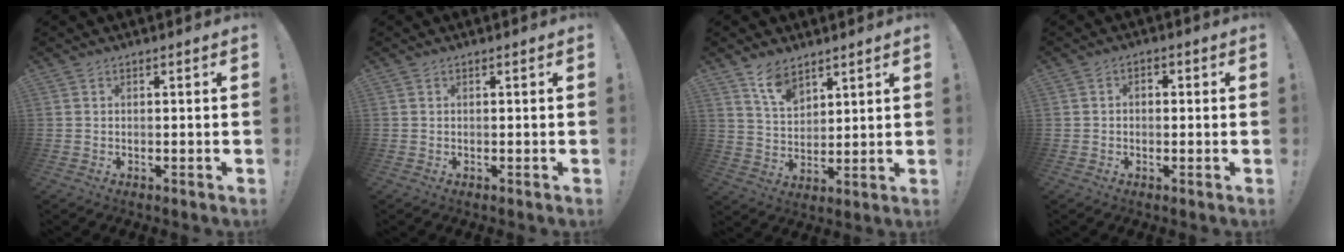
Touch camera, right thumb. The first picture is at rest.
{"total": 0.0}
{"total": 8.7, "force": [6.6, 4.2, 3.7], "torque": [-0.072, -0.037, 0.124]}
{"total": 2.0, "force": [-0.9, 1.3, 1.2], "torque": [-0.012, 0.006, -0.018]}